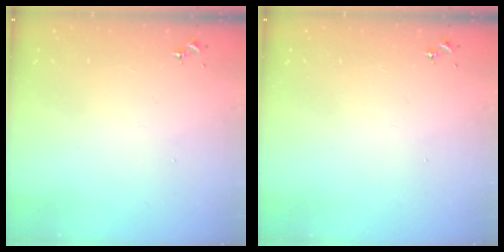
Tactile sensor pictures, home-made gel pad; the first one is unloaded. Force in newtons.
{"total": 0.0}